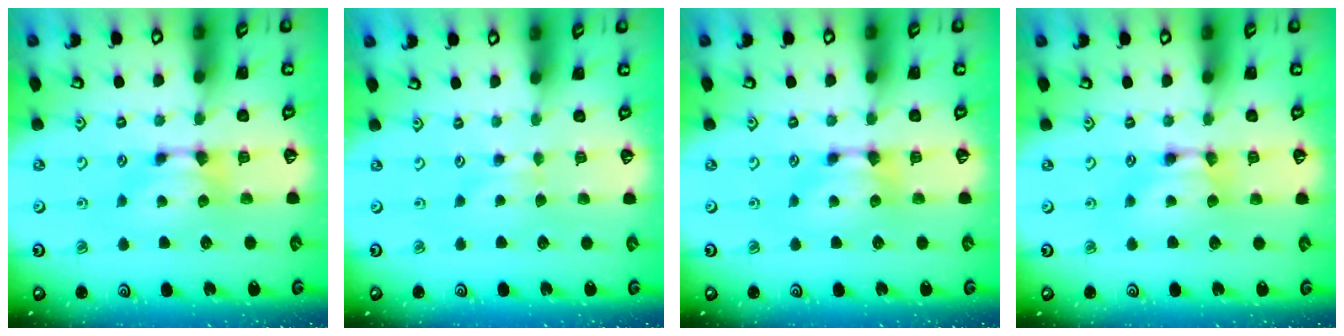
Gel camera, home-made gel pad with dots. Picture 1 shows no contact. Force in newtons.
{"total": 2.4, "press": 2.4, "slide": 0.4}
{"total": 0.0}
{"total": 1.6, "press": 1.6, "slide": 0.2}